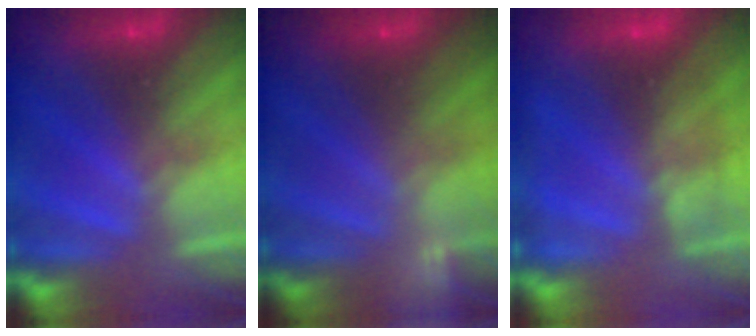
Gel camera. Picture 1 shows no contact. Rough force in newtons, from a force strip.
{"total": 2.1}
{"total": 2.2}